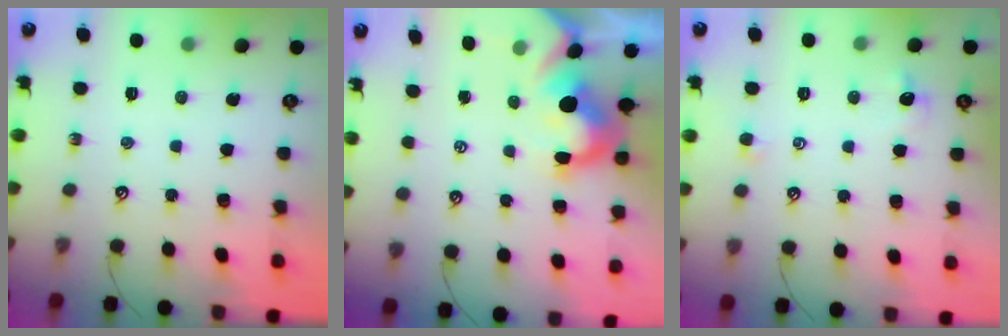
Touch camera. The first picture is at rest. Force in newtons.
{"total": 7.6, "press": 7.5, "slide": 1.5}
{"total": 1.0, "press": 0.8, "slide": 0.5}